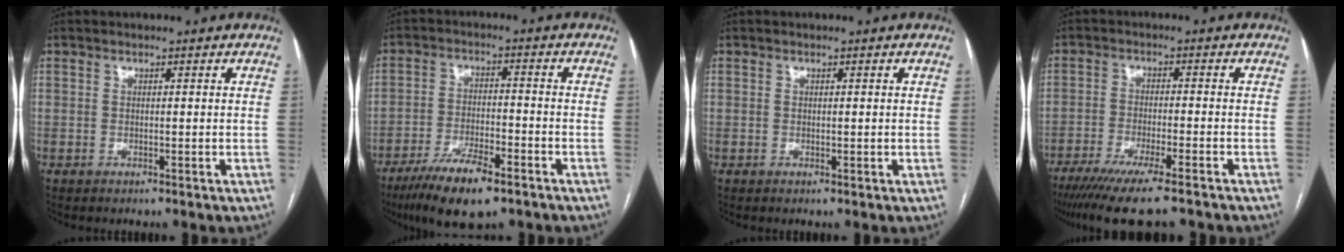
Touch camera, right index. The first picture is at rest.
{"total": 10.8, "force": [-7.3, 2.5, 7.5], "torque": [-0.133, -0.018, -0.124]}
{"total": 0.6, "force": [0.1, 0.3, 0.5], "torque": [-0.008, -0.002, 0.004]}
{"total": 13.3, "force": [-10.3, 1.2, 8.4], "torque": [-0.140, -0.035, -0.164]}